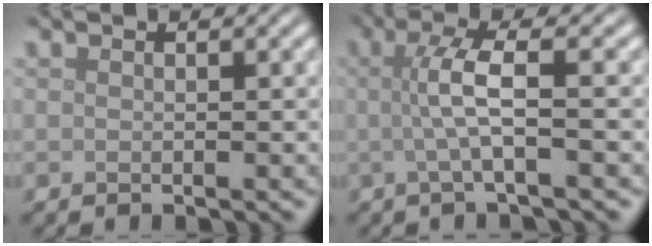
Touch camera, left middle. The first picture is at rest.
{"total": 4.0, "force": [0.0, 0.8, 3.9], "torque": [-0.068, 0.004, -0.005]}